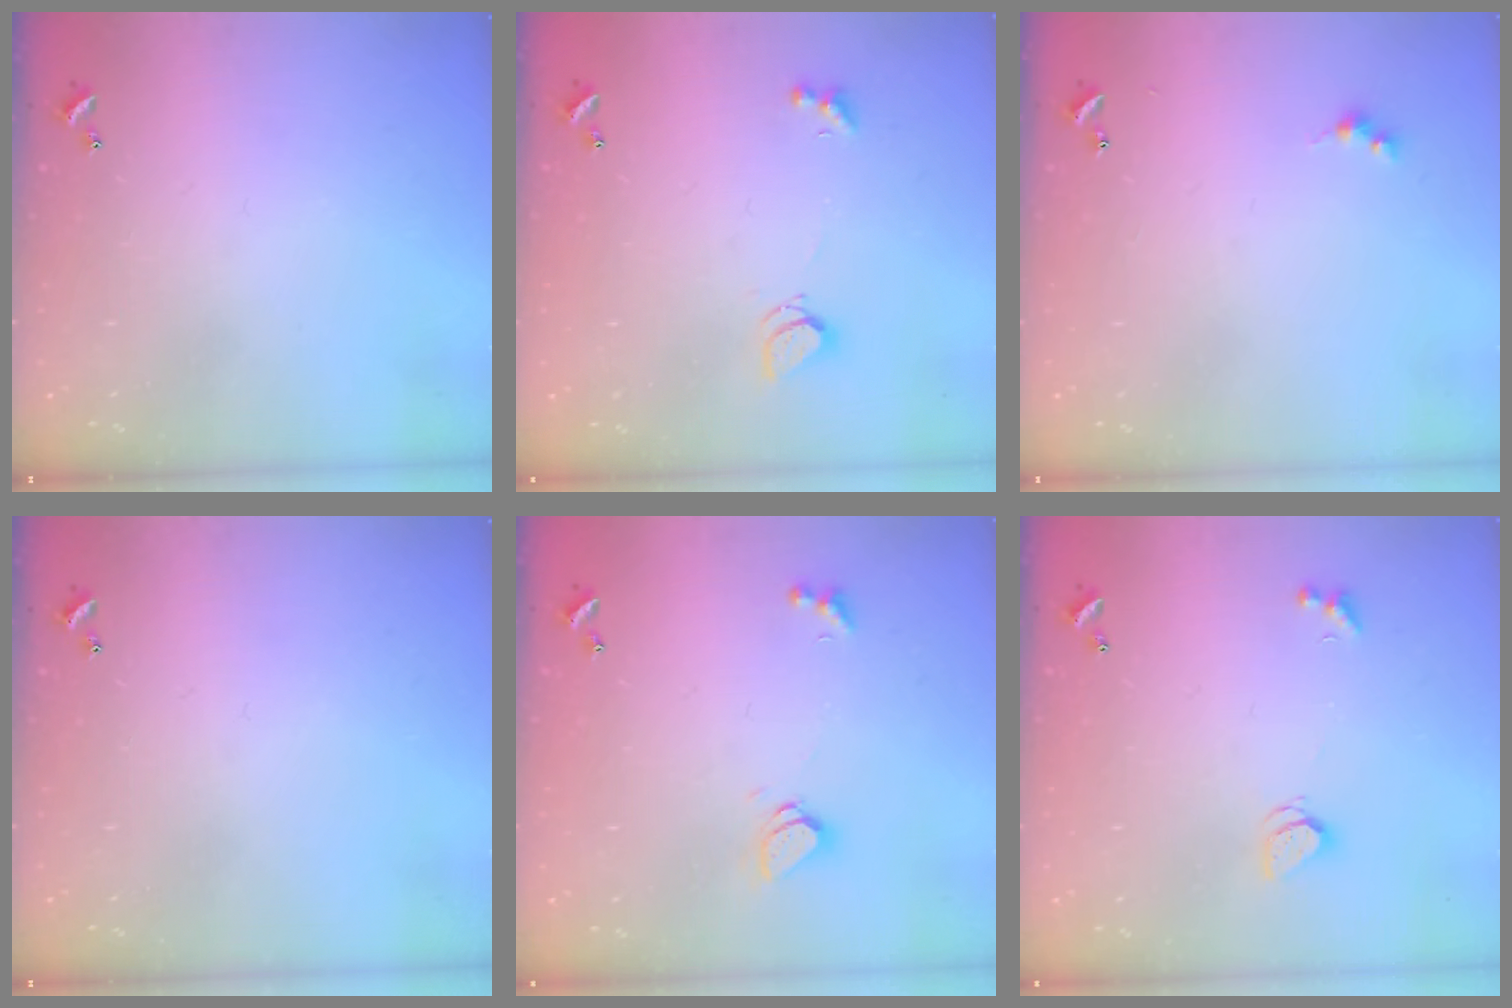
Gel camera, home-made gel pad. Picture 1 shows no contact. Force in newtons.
{"total": 2.5, "press": 2.5, "slide": 0.6}
{"total": 2.6, "press": 2.6, "slide": 0.5}
{"total": 0.0}
{"total": 1.6, "press": 1.5, "slide": 0.4}
{"total": 2.0, "press": 2.0, "slide": 0.3}